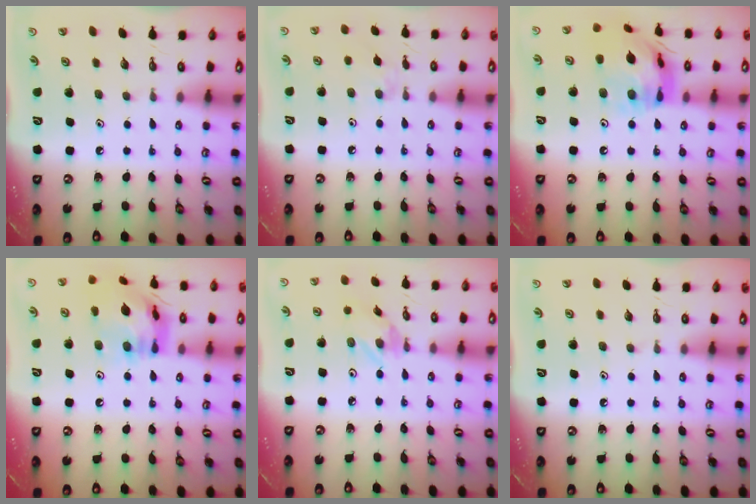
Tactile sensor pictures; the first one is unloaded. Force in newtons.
{"total": 3.0, "press": 2.9, "slide": 0.5}
{"total": 16.8, "press": 16.7, "slide": 1.8}
{"total": 15.8, "press": 15.7, "slide": 1.5}
{"total": 1.8, "press": 1.8, "slide": 0.2}
{"total": 0.0}